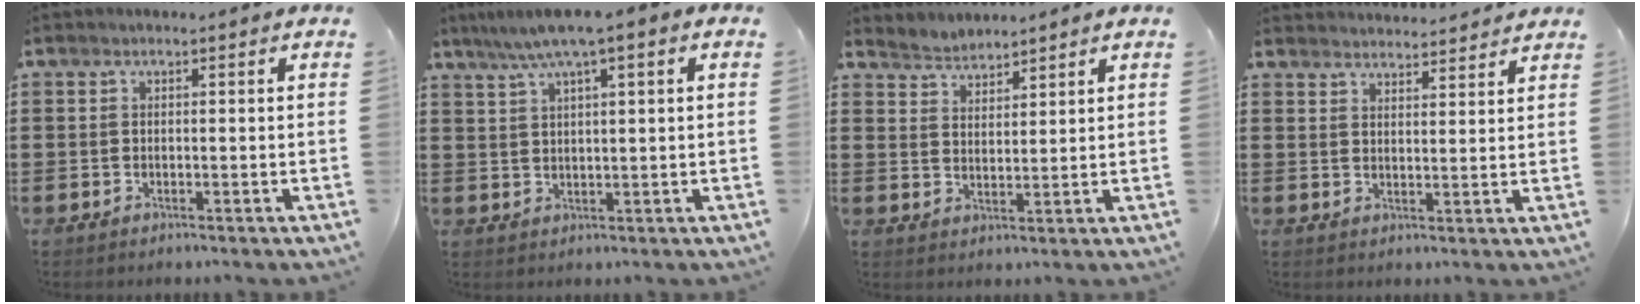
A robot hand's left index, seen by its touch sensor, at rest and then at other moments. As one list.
[{"total": 4.9, "force": [2.7, 0.3, 4.1], "torque": [-0.083, -0.002, 0.043]}, {"total": 3.0, "force": [2.8, 0.4, -0.8], "torque": [0.003, -0.008, 0.053]}, {"total": 3.2, "force": [3.2, 0.0, -0.2], "torque": [-0.006, -0.015, 0.060]}]